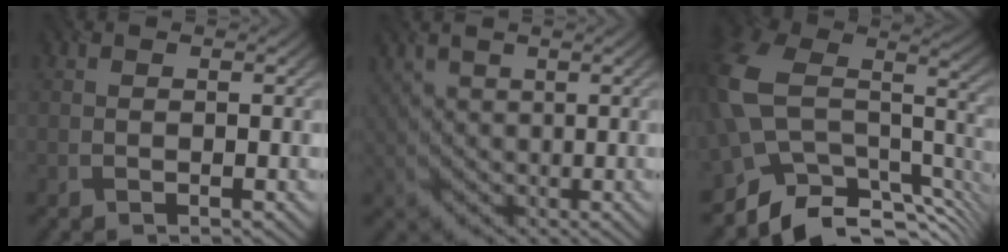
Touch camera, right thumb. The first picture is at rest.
{"total": 2.5, "force": [1.7, 1.8, 0.3], "torque": [-0.017, -0.002, 0.042]}
{"total": 12.1, "force": [-4.6, 7.8, 8.0], "torque": [-0.182, -0.022, -0.072]}